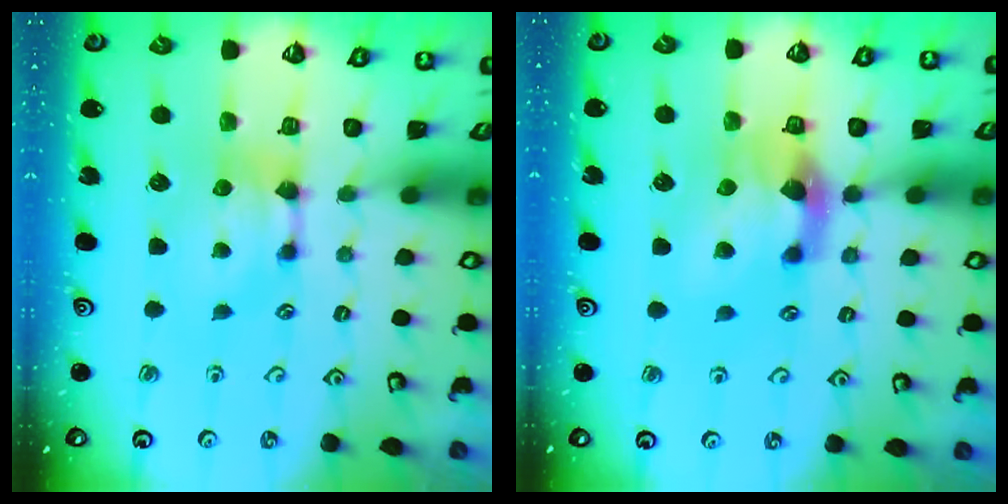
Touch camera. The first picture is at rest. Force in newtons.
{"total": 4.1, "press": 3.8, "slide": 1.6}